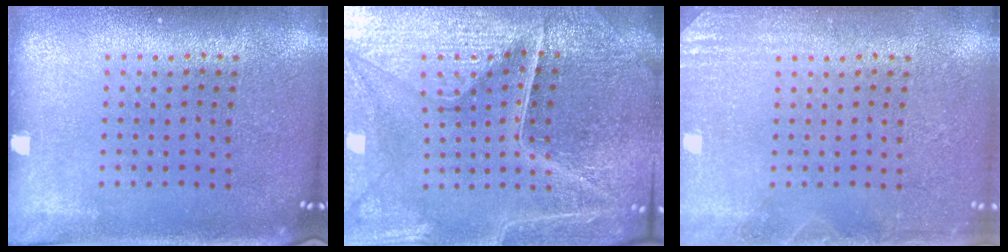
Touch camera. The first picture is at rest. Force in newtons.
{"total": 5.2, "press": 4.9, "slide": 1.6}
{"total": 2.2, "press": 2.1, "slide": 0.3}